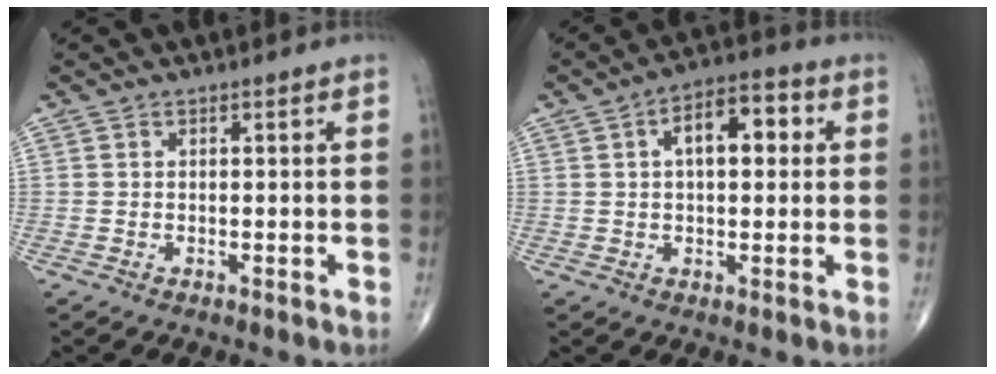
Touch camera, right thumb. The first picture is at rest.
{"total": 9.3, "force": [2.0, 4.8, 7.7], "torque": [-0.099, 0.022, 0.023]}